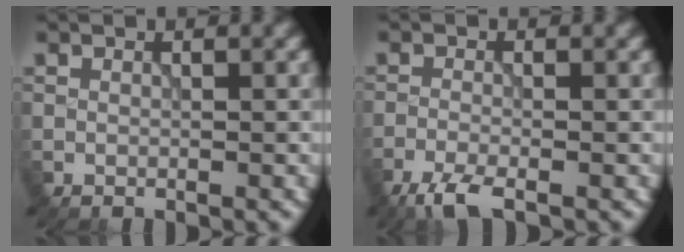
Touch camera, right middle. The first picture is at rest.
{"total": 2.9, "force": [-2.2, 0.5, 1.8], "torque": [-0.043, -0.008, -0.052]}